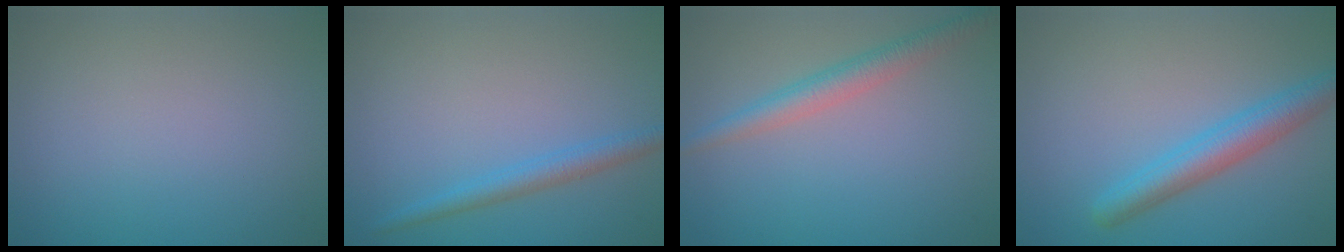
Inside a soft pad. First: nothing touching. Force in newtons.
{"total": 2.1, "press": 2.1, "slide": 0.1}
{"total": 2.8, "press": 2.8, "slide": 0.1}
{"total": 3.8, "press": 3.8, "slide": 0.1}